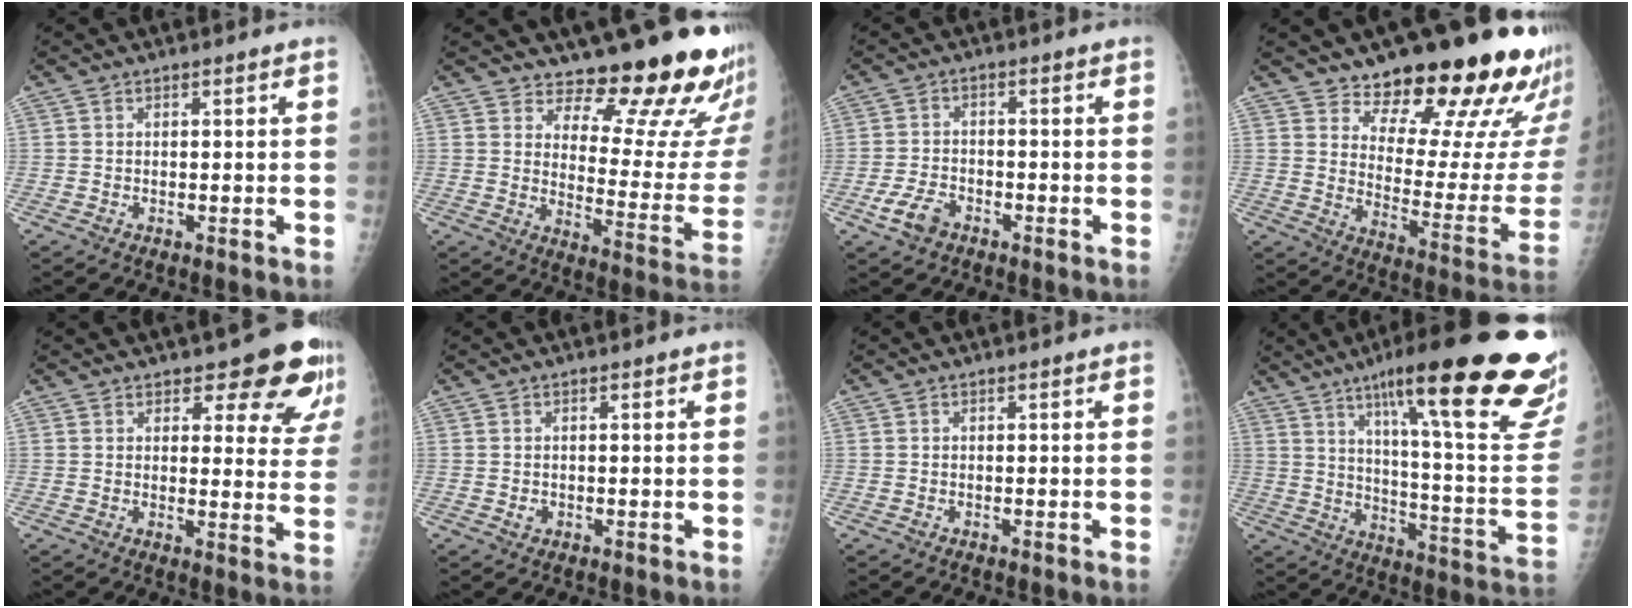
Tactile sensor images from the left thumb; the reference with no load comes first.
{"total": 18.6, "force": [15.8, 5.2, 8.5], "torque": [-0.064, -0.152, 0.196]}
{"total": 5.0, "force": [-2.9, 3.2, 2.6], "torque": [-0.052, 0.012, -0.052]}
{"total": 23.8, "force": [18.4, 7.4, 13.1], "torque": [-0.144, -0.141, 0.244]}
{"total": 11.4, "force": [8.4, 4.4, 6.3], "torque": [-0.028, -0.050, 0.091]}
{"total": 1.0, "force": [-0.2, 0.9, 0.2], "torque": [0.000, 0.000, 0.000]}
{"total": 0.0}
{"total": 32.3, "force": [20.0, 4.8, 24.9], "torque": [-0.276, -0.071, 0.284]}